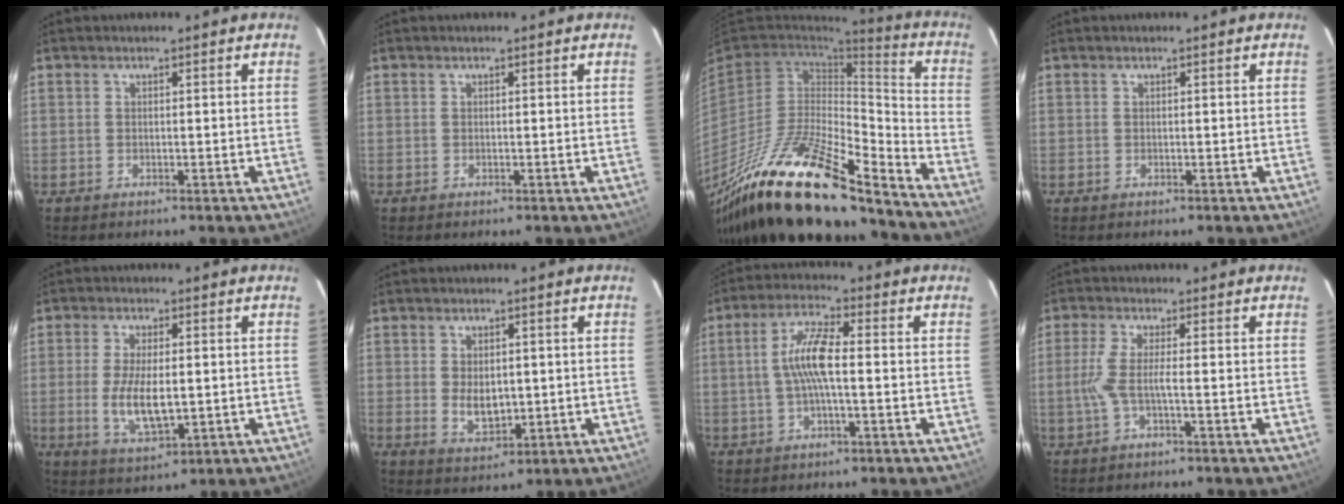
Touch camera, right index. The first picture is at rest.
{"total": 0.0}
{"total": 27.2, "force": [-19.8, 6.8, 17.4], "torque": [-0.316, -0.038, -0.346]}
{"total": 0.0}
{"total": 8.7, "force": [-1.0, 3.6, 7.8], "torque": [-0.155, -0.014, -0.014]}
{"total": 5.5, "force": [-0.1, 3.6, 4.2], "torque": [-0.073, -0.008, 0.008]}
{"total": 7.5, "force": [-0.4, 1.6, 7.3], "torque": [-0.148, 0.011, -0.008]}
{"total": 4.1, "force": [-1.2, -0.3, 3.9], "torque": [-0.093, -0.003, -0.021]}